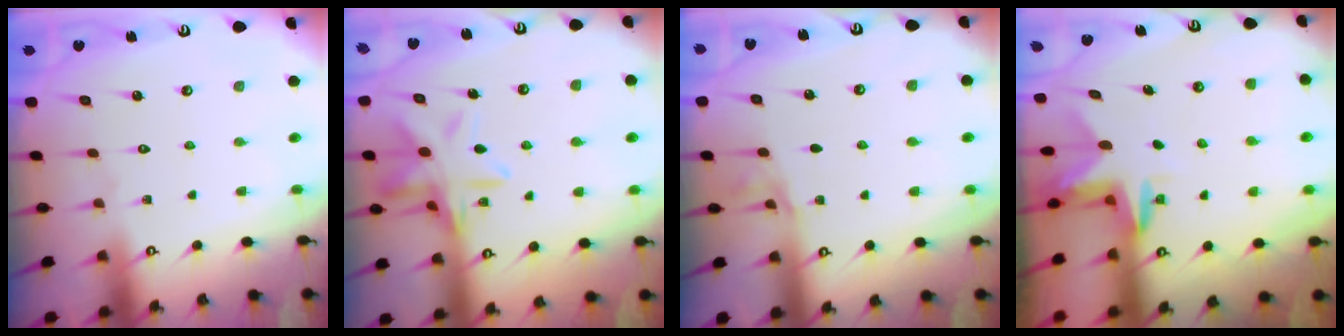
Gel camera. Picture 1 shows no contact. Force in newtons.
{"total": 13.3, "press": 13.2, "slide": 1.1}
{"total": 1.3, "press": 1.2, "slide": 0.3}
{"total": 3.0, "press": 3.0, "slide": 0.2}